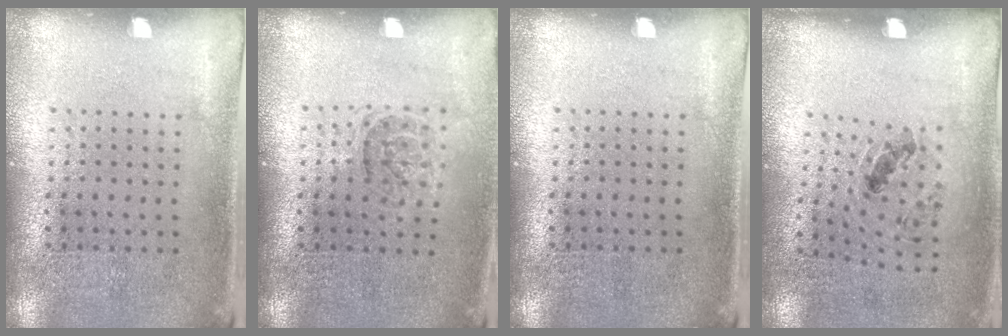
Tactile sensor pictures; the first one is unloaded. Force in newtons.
{"total": 1.2, "press": 1.0, "slide": 0.6}
{"total": 0.0}
{"total": 1.1, "press": 0.7, "slide": 0.9}